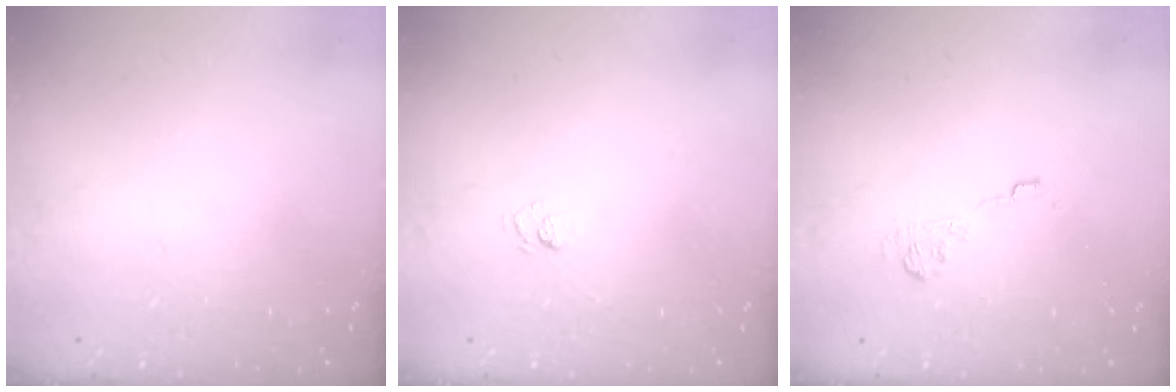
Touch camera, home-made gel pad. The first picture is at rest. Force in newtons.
{"total": 4.5, "press": 4.3, "slide": 1.2}
{"total": 8.0, "press": 7.9, "slide": 1.0}